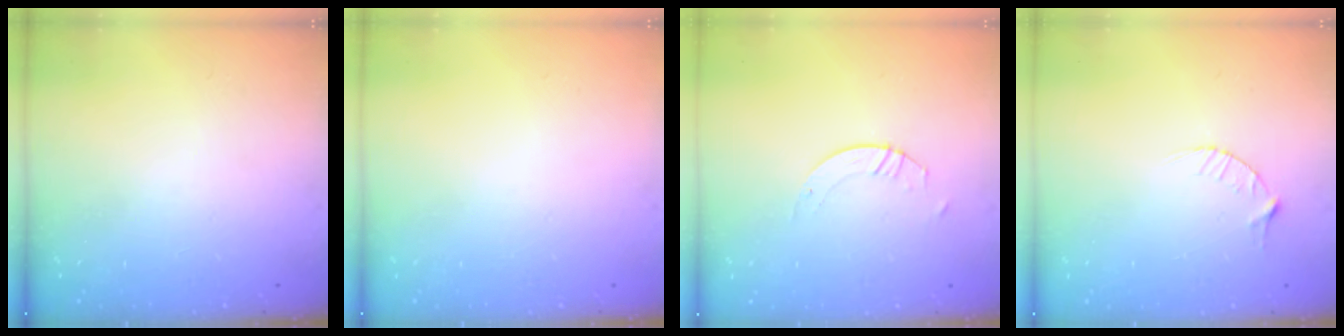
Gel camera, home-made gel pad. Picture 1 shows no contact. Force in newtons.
{"total": 0.0}
{"total": 2.6, "press": 2.6, "slide": 0.2}
{"total": 3.4, "press": 3.4, "slide": 0.4}